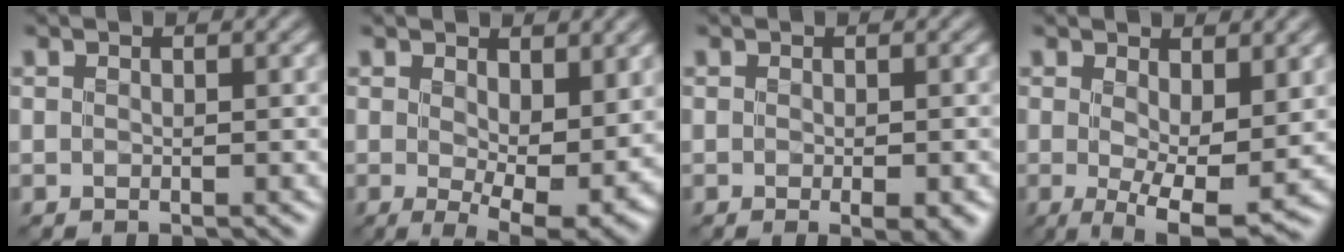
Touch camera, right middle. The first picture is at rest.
{"total": 7.6, "force": [1.1, 3.3, 6.8], "torque": [-0.107, -0.019, 0.024]}
{"total": 2.0, "force": [-0.8, 0.4, 1.9], "torque": [-0.027, -0.005, -0.008]}
{"total": 6.4, "force": [0.4, 2.2, 6.0], "torque": [-0.099, -0.016, 0.009]}